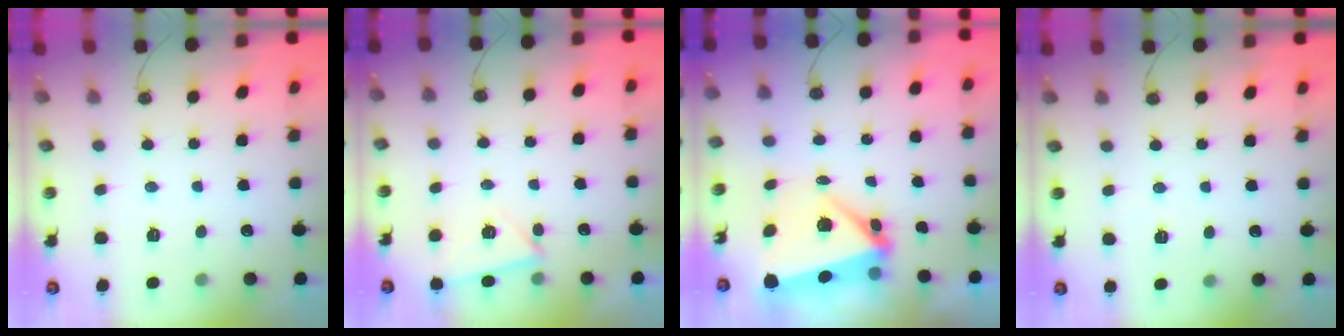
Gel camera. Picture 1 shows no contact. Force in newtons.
{"total": 3.9, "press": 3.8, "slide": 0.7}
{"total": 6.3, "press": 6.1, "slide": 1.7}
{"total": 2.1, "press": 1.8, "slide": 1.2}